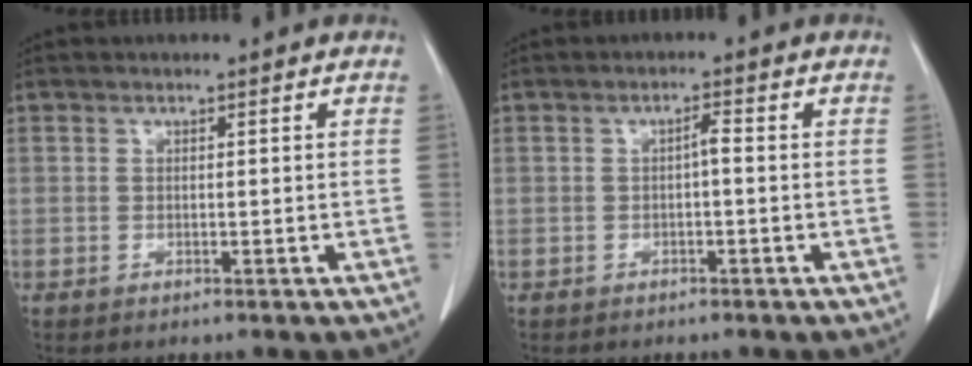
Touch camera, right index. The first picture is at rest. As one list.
[{"total": 1.5, "force": [-0.2, 0.2, 1.4], "torque": [-0.023, 0.004, -0.004]}]